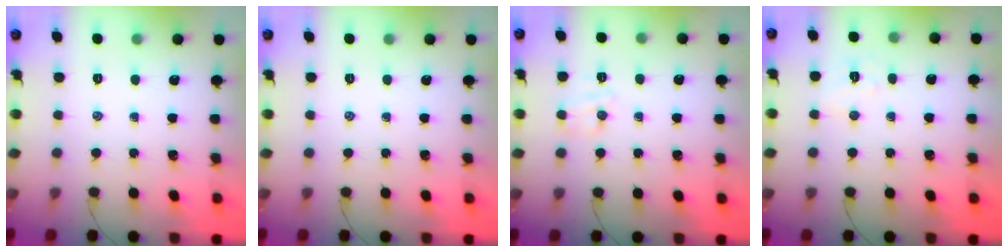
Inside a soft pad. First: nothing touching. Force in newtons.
{"total": 0.0}
{"total": 4.0, "press": 3.9, "slide": 0.8}
{"total": 5.1, "press": 5.0, "slide": 1.1}